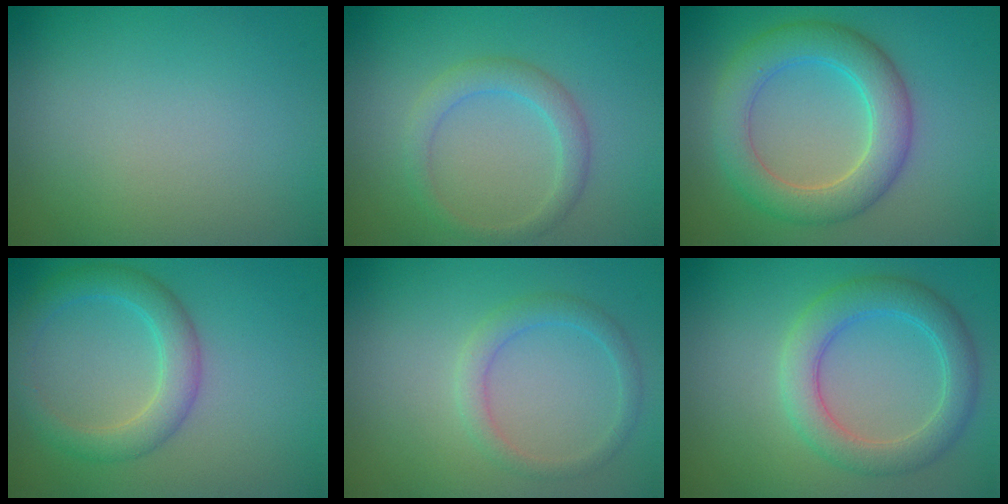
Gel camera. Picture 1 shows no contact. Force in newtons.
{"total": 2.5, "press": 2.5, "slide": 0.1}
{"total": 5.7, "press": 5.7, "slide": 0.1}
{"total": 3.6, "press": 3.6, "slide": 0.0}
{"total": 2.1, "press": 2.0, "slide": 0.3}
{"total": 4.4, "press": 4.4, "slide": 0.2}